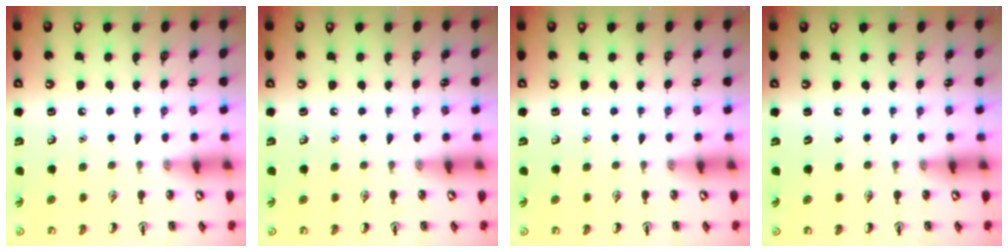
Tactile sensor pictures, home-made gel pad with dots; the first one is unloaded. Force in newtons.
{"total": 0.0}
{"total": 0.0}
{"total": 0.0}